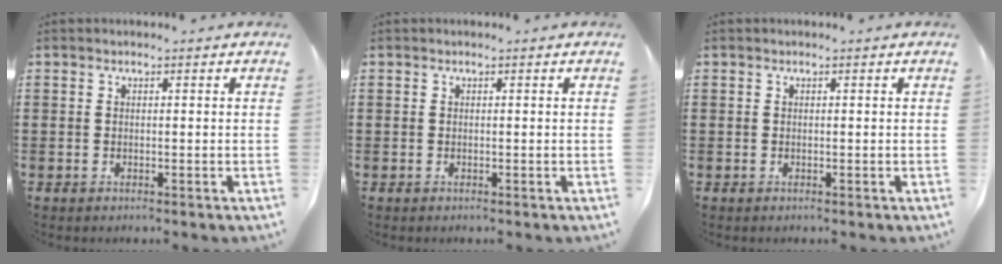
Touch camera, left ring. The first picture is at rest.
{"total": 0.0}
{"total": 0.0}